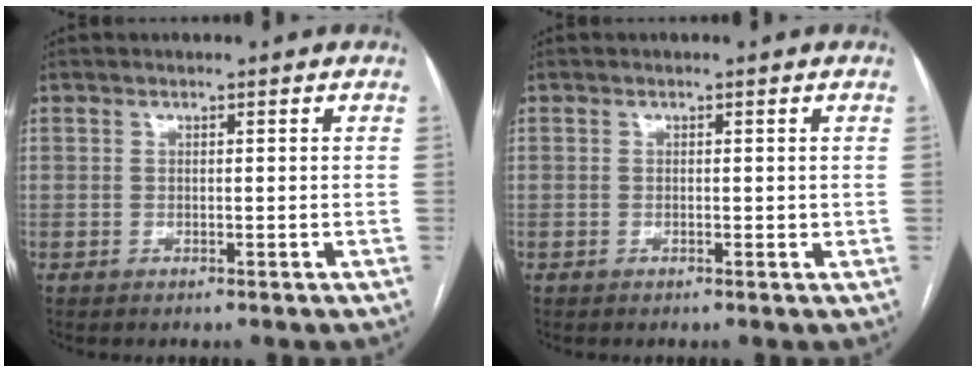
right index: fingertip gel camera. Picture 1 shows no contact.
{"total": 0.7, "force": [0.0, 0.4, 0.6], "torque": [-0.007, 0.000, -0.001]}